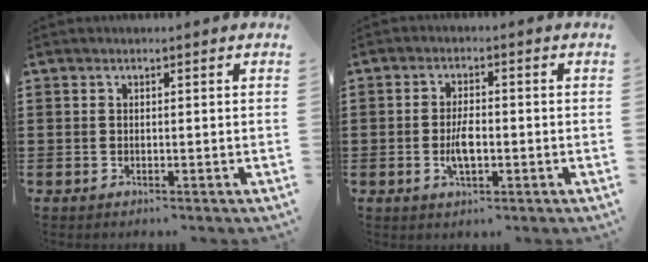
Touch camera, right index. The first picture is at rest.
{"total": 4.4, "force": [-1.0, 1.5, 4.0], "torque": [-0.085, -0.005, -0.020]}